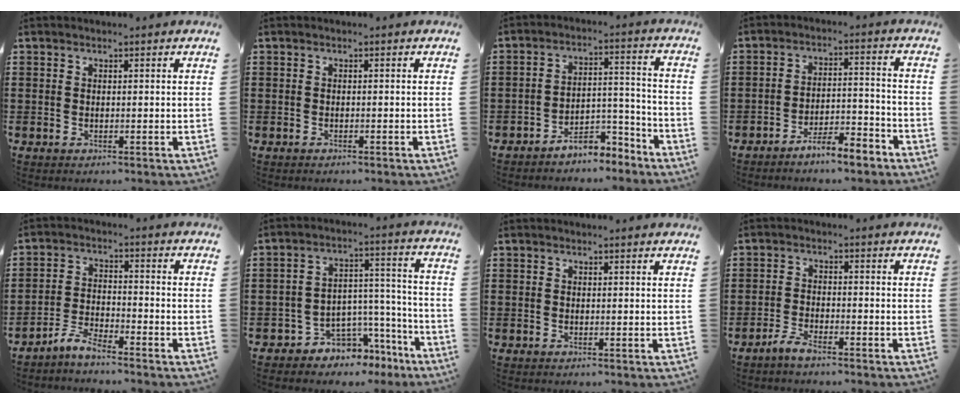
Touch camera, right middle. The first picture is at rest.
{"total": 0.6, "force": [-0.6, 0.0, 0.2], "torque": [-0.007, -0.003, -0.010]}
{"total": 6.2, "force": [-6.0, 0.9, 1.4], "torque": [-0.024, 0.015, -0.116]}
{"total": 5.7, "force": [-5.3, 0.4, 1.8], "torque": [-0.038, 0.001, -0.105]}
{"total": 4.2, "force": [-4.0, 0.3, 1.3], "torque": [-0.039, 0.003, -0.083]}
{"total": 5.6, "force": [-4.9, 2.6, 0.2], "torque": [-0.013, 0.007, -0.094]}
{"total": 0.0}
{"total": 2.8, "force": [-2.5, 0.3, 1.2], "torque": [-0.030, 0.004, -0.051]}